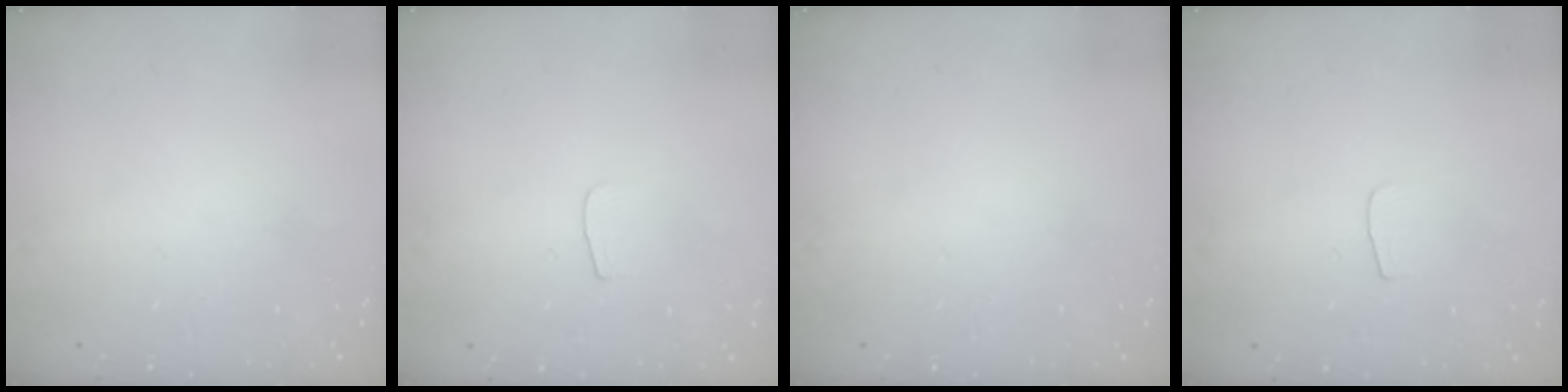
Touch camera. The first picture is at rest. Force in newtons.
{"total": 3.0, "press": 3.0, "slide": 0.3}
{"total": 0.0}
{"total": 3.0, "press": 3.0, "slide": 0.3}